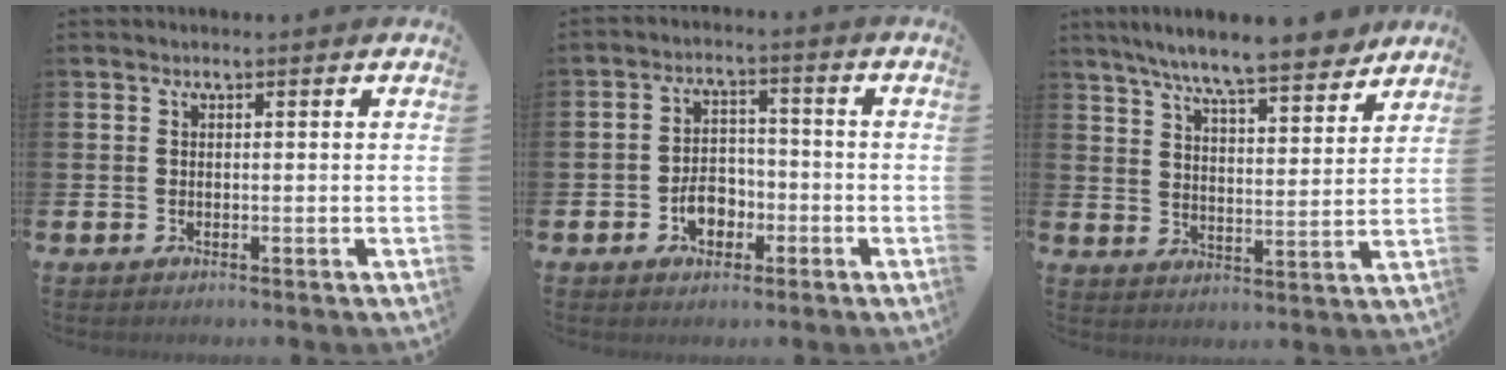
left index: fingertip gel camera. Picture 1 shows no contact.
{"total": 4.6, "force": [-1.9, 3.3, 2.6], "torque": [-0.034, 0.004, -0.041]}
{"total": 8.9, "force": [8.2, 0.4, 3.4], "torque": [-0.077, -0.050, 0.141]}